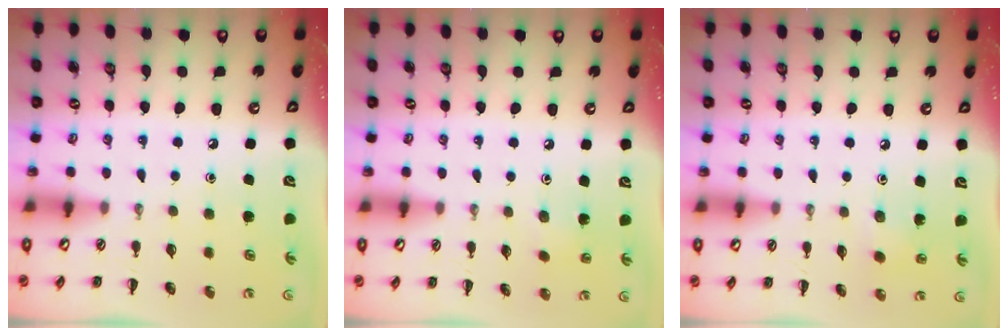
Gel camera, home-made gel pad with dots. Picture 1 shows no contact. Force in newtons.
{"total": 5.8, "press": 5.6, "slide": 1.6}
{"total": 2.8, "press": 2.6, "slide": 0.9}